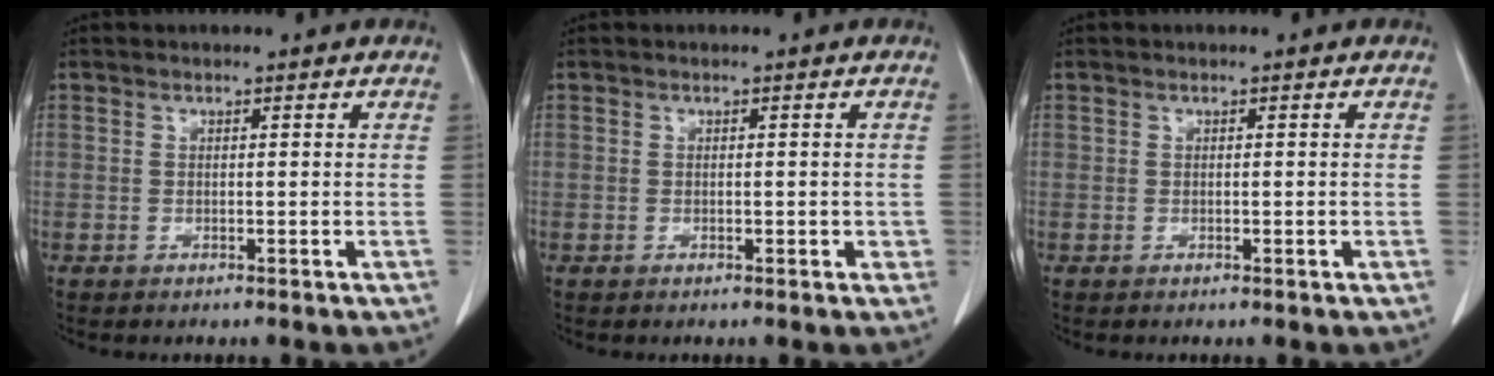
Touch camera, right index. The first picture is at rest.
{"total": 1.4, "force": [-0.3, 0.7, 1.2], "torque": [-0.013, 0.003, 0.000]}
{"total": 0.0}